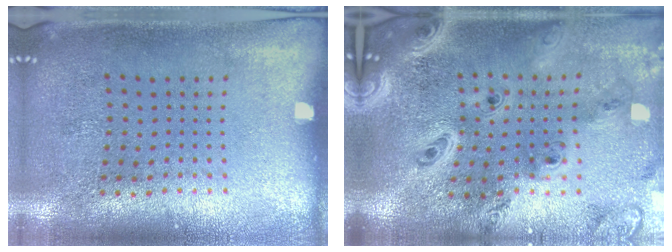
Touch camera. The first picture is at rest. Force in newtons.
{"total": 4.1, "press": 3.1, "slide": 2.7}